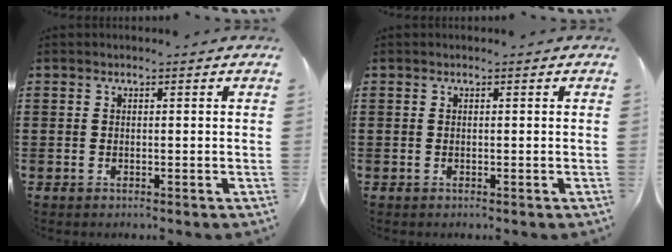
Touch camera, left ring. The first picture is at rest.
{"total": 0.0}